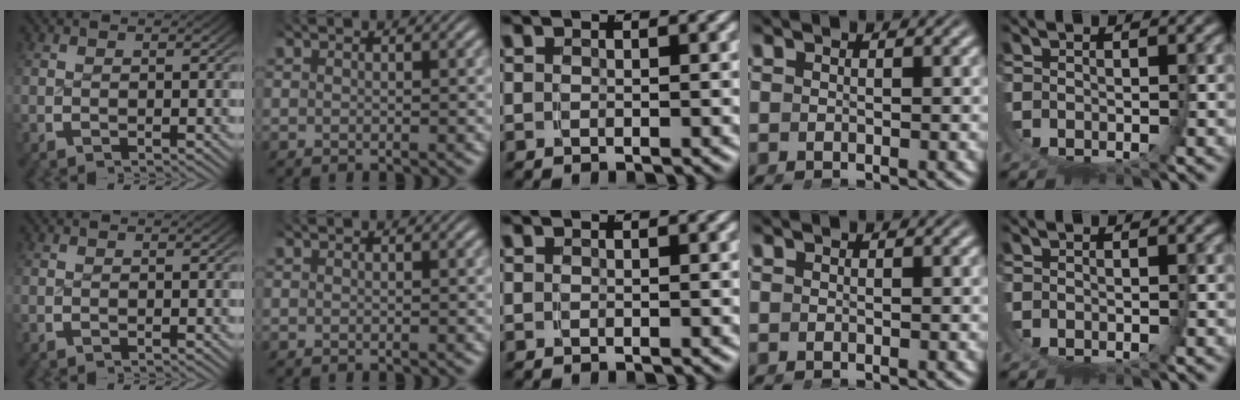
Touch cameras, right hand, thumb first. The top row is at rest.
{}